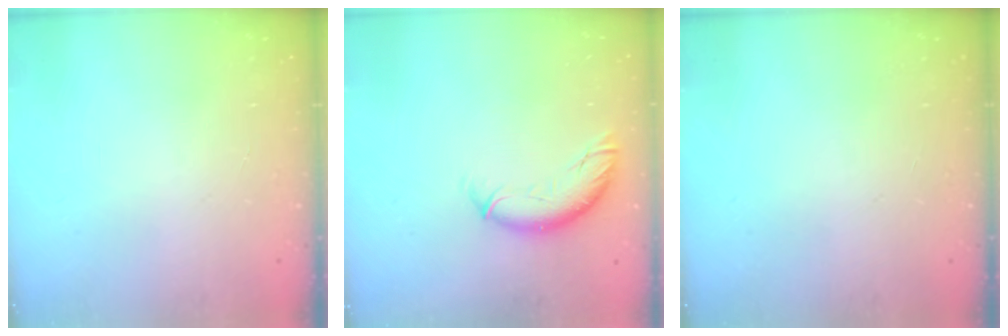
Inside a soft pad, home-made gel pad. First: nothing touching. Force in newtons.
{"total": 9.4, "press": 9.4, "slide": 0.6}
{"total": 0.0}